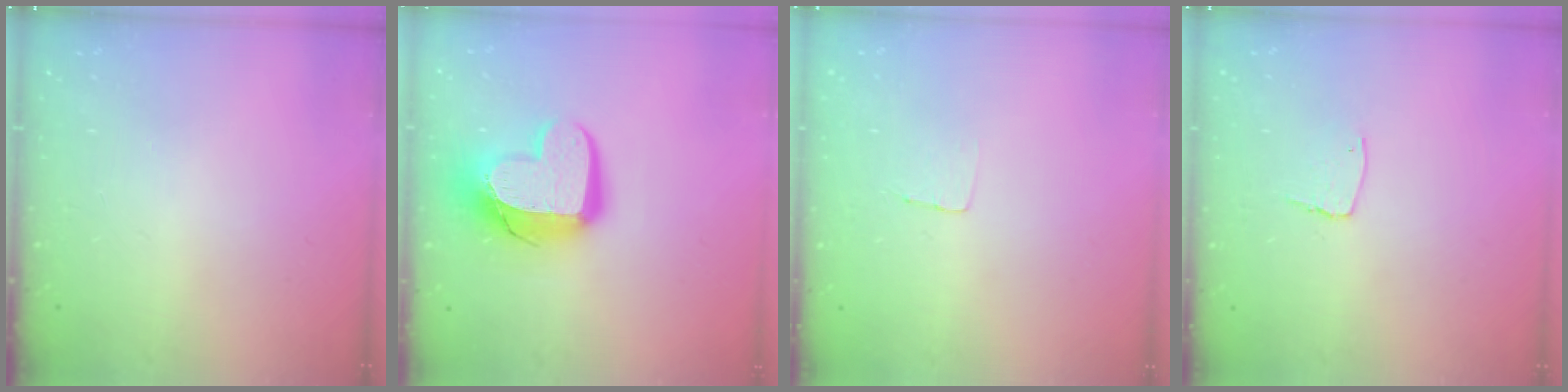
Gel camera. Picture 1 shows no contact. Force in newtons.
{"total": 15.1, "press": 15.0, "slide": 1.4}
{"total": 3.2, "press": 3.2, "slide": 0.2}
{"total": 5.4, "press": 5.3, "slide": 0.5}